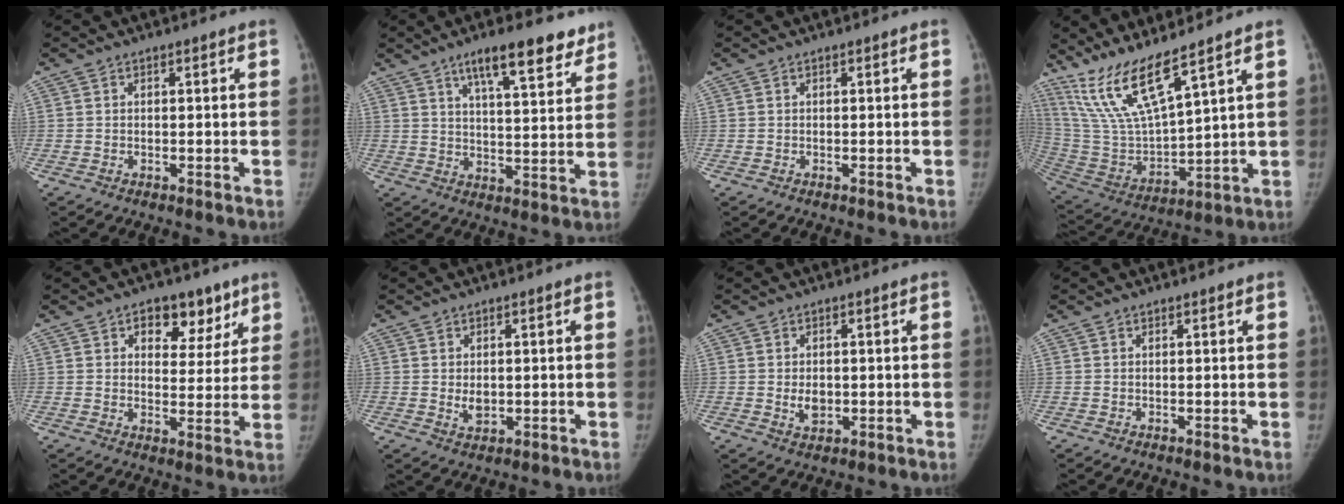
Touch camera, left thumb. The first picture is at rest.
{"total": 12.7, "force": [8.8, 3.4, 8.6], "torque": [-0.096, -0.041, 0.132]}
{"total": 0.0}
{"total": 14.1, "force": [10.5, 1.9, 9.2], "torque": [-0.180, -0.059, 0.229]}
{"total": 9.6, "force": [5.5, 6.2, 5.0], "torque": [-0.017, -0.021, 0.075]}
{"total": 2.6, "force": [0.1, 1.9, 1.8], "torque": [-0.023, -0.008, 0.010]}
{"total": 3.2, "force": [-0.2, 2.3, 2.2], "torque": [-0.026, -0.004, 0.004]}
{"total": 0.0}